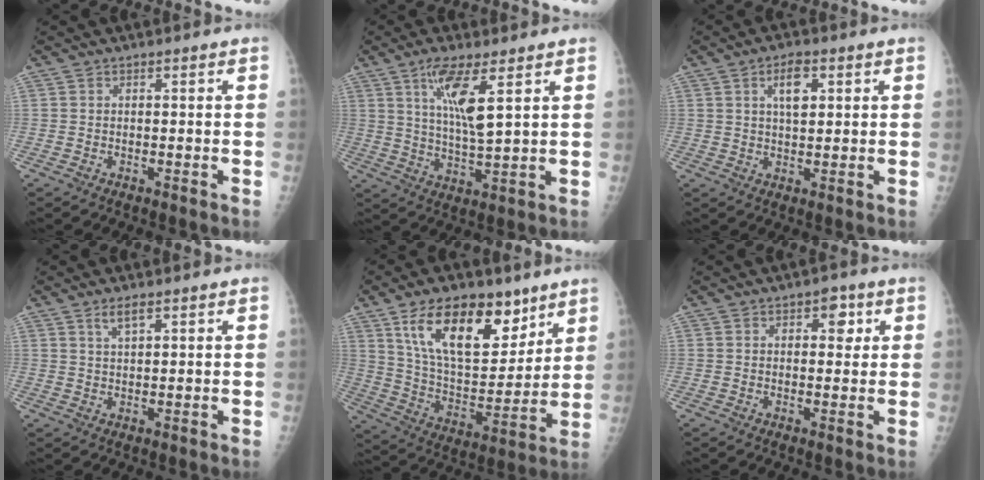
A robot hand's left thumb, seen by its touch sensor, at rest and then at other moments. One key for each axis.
{"total": 9.4, "fx": 4.3, "fy": 1.8, "fz": 8.2, "tx": -0.161, "ty": -0.029, "tz": 0.086}
{"total": 5.4, "fx": 2.1, "fy": 2.6, "fz": 4.2, "tx": -0.062, "ty": -0.005, "tz": 0.036}
{"total": 2.9, "fx": 1.8, "fy": 0.8, "fz": 2.0, "tx": -0.039, "ty": -0.006, "tz": 0.038}
{"total": 20.8, "fx": 11.9, "fy": 10.5, "fz": 13.4, "tx": -0.176, "ty": -0.056, "tz": 0.215}
{"total": 3.9, "fx": 1.6, "fy": 2.4, "fz": 2.6, "tx": -0.011, "ty": -0.002, "tz": 0.017}